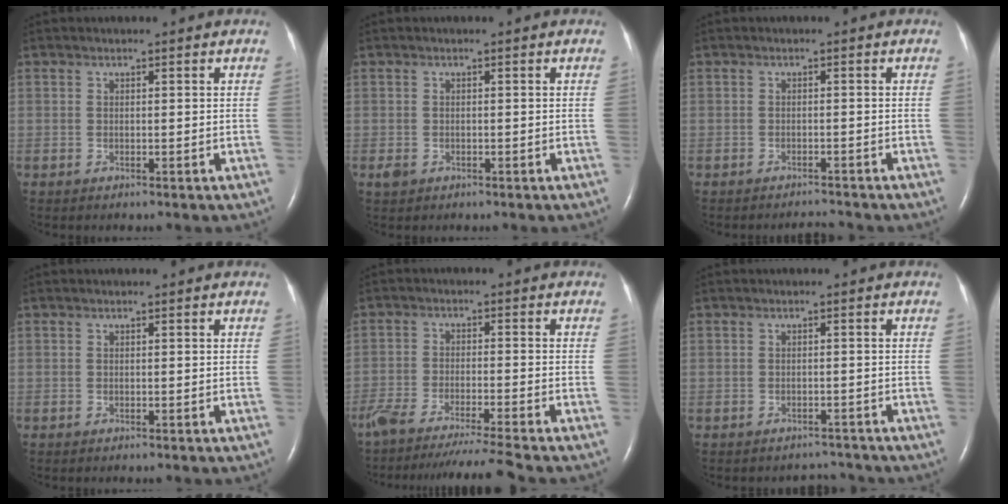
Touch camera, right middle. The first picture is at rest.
{"total": 1.2, "force": [-0.6, 0.8, 0.6], "torque": [-0.018, -0.001, -0.007]}
{"total": 1.6, "force": [-1.6, -0.4, -0.2], "torque": [0.002, -0.009, -0.022]}
{"total": 0.0}
{"total": 13.4, "force": [-11.9, -2.0, 5.8], "torque": [-0.071, -0.035, -0.192]}
{"total": 2.1, "force": [-1.9, 0.5, -0.6], "torque": [0.011, -0.001, -0.025]}